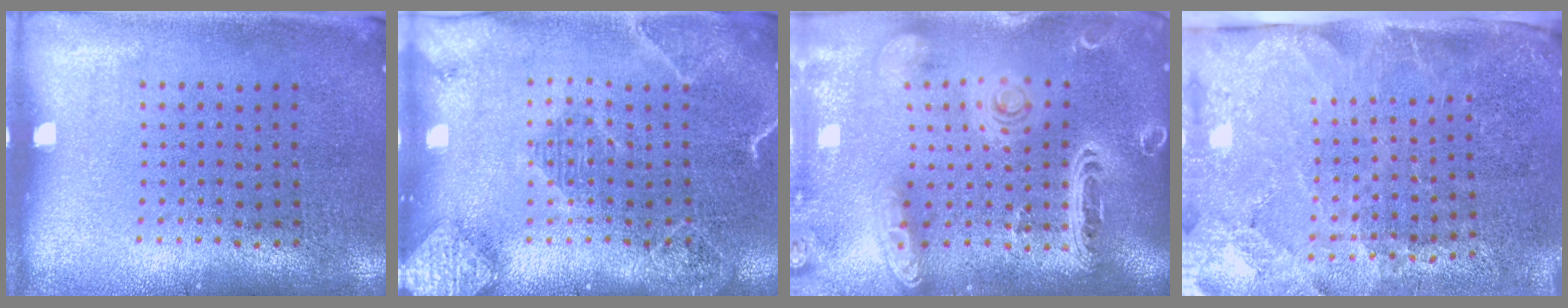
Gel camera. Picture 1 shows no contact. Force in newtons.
{"total": 2.2, "press": 2.1, "slide": 0.8}
{"total": 3.5, "press": 2.8, "slide": 2.1}
{"total": 3.9, "press": 3.3, "slide": 2.2}